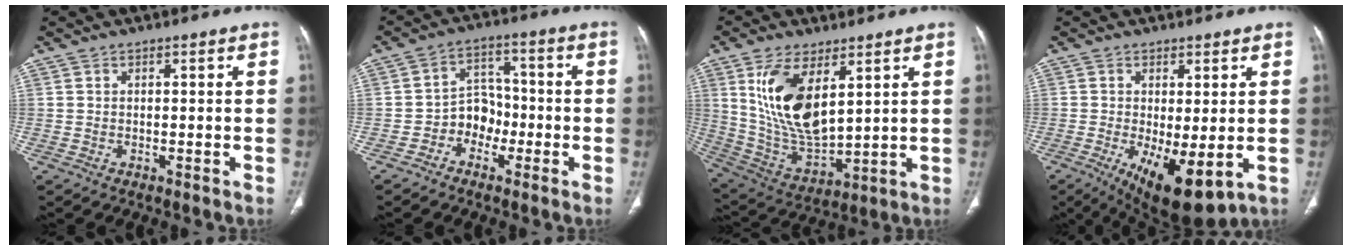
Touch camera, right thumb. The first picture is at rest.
{"total": 6.4, "force": [-2.6, 5.2, 2.8], "torque": [-0.009, 0.035, -0.054]}
{"total": 16.3, "force": [5.9, 7.7, 13.1], "torque": [-0.243, -0.027, 0.134]}
{"total": 11.1, "force": [-2.6, 4.2, 9.9], "torque": [-0.157, -0.025, -0.023]}